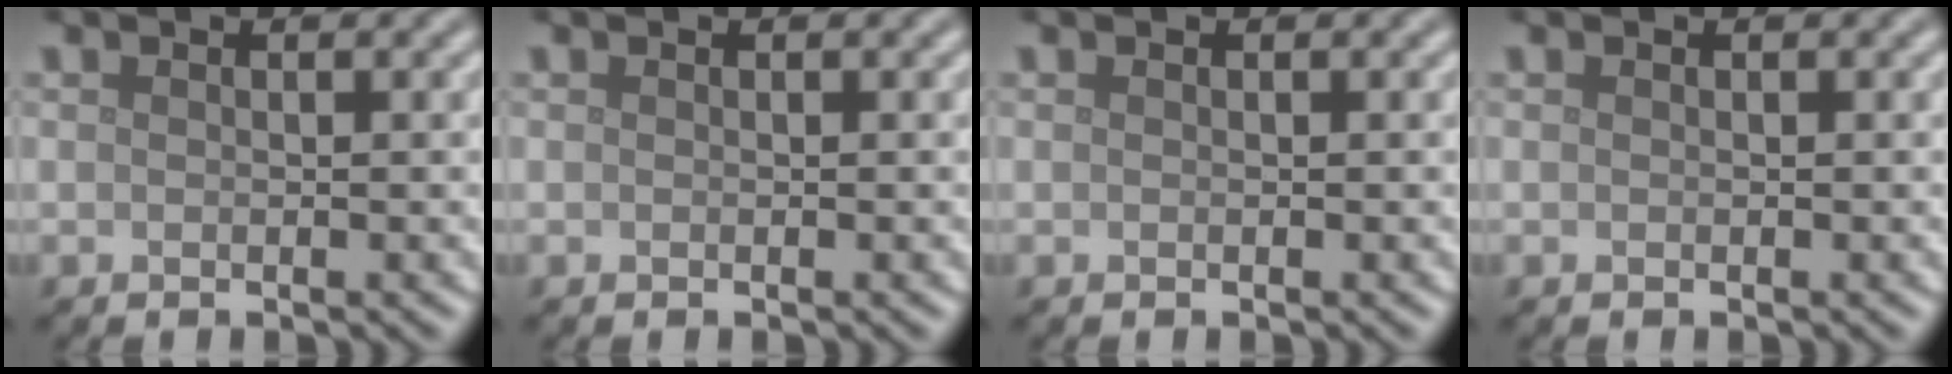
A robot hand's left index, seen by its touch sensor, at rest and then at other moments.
{"total": 0.0}
{"total": 0.0}
{"total": 0.0}